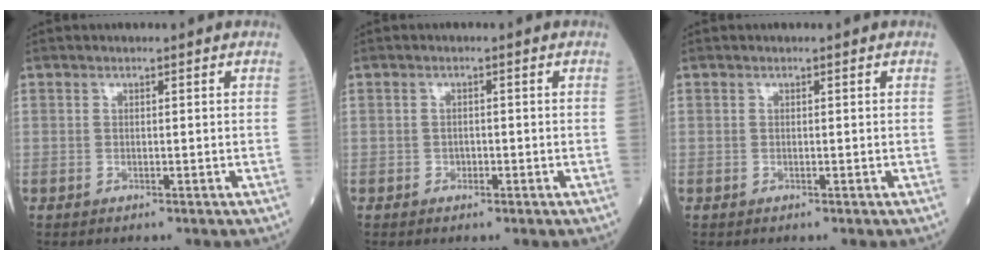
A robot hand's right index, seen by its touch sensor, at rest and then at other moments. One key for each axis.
{"total": 1.0, "fx": -0.5, "fy": 0.8, "fz": 0.3, "tx": -0.005, "ty": 0.002, "tz": -0.008}
{"total": 0.0}